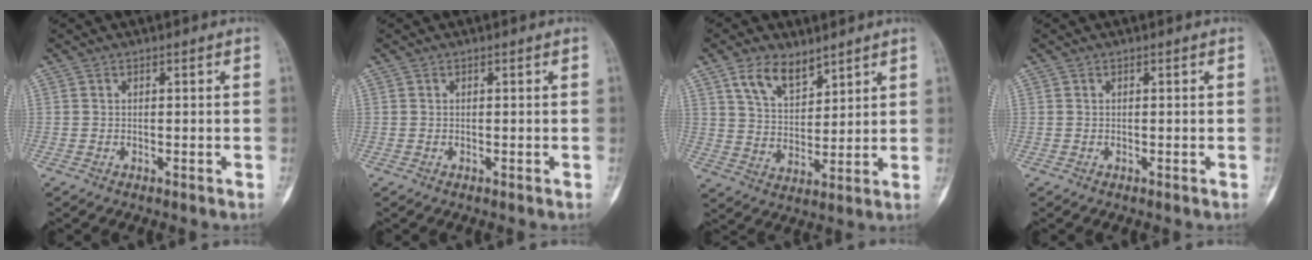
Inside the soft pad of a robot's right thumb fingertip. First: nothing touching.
{"total": 0.0}
{"total": 8.6, "force": [5.7, 4.5, 4.5], "torque": [-0.063, -0.034, 0.113]}
{"total": 0.0}